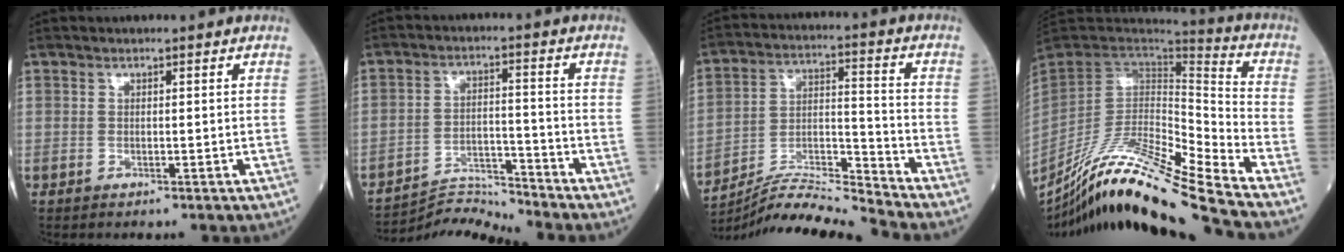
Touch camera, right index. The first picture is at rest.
{"total": 7.5, "force": [-6.8, -2.4, -2.0], "torque": [0.024, 0.011, -0.121]}
{"total": 11.9, "force": [-11.5, -2.5, 1.9], "torque": [-0.037, 0.024, -0.211]}
{"total": 23.8, "force": [-20.1, -1.5, 12.5], "torque": [-0.236, -0.038, -0.356]}